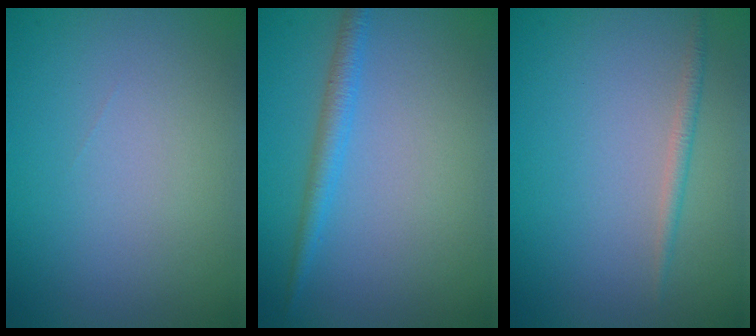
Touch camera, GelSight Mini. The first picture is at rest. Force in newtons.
{"total": 1.9, "press": 1.9, "slide": 0.0}
{"total": 1.1, "press": 1.1, "slide": 0.1}